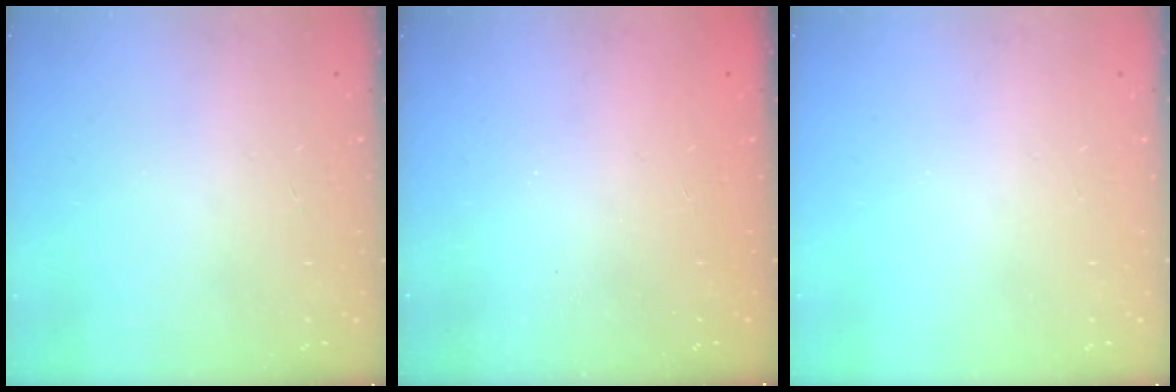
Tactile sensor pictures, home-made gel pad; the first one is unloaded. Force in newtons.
{"total": 2.2, "press": 2.1, "slide": 0.7}
{"total": 0.0}